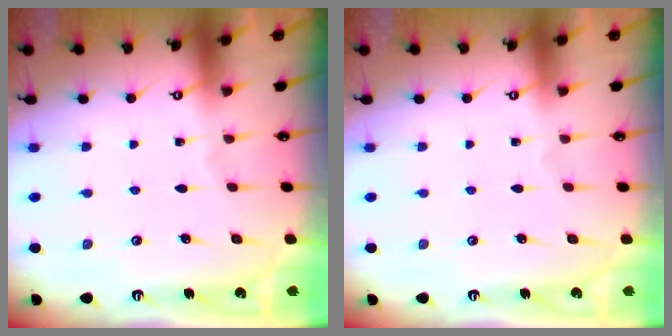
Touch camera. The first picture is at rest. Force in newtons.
{"total": 0.0}